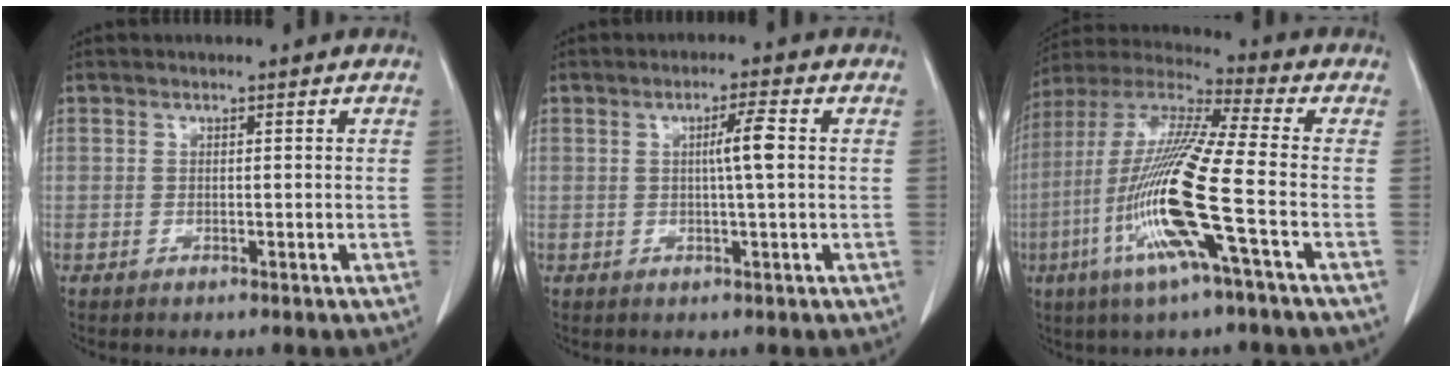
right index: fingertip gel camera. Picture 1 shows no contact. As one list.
[{"total": 3.7, "force": [0.4, -0.3, 3.7], "torque": [-0.063, 0.001, 0.005]}, {"total": 17.3, "force": [-5.1, -0.2, 16.6], "torque": [-0.344, -0.015, -0.110]}]